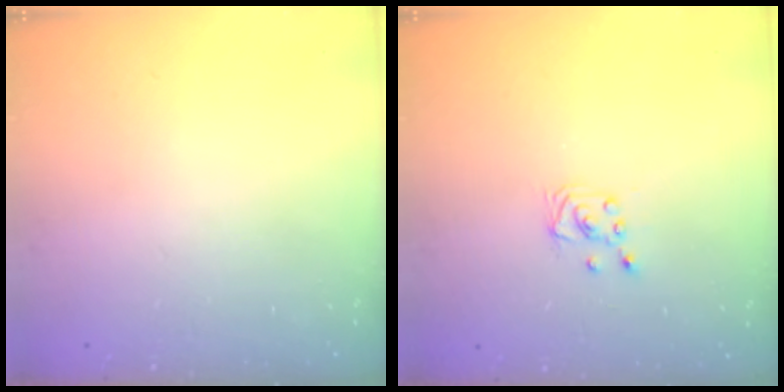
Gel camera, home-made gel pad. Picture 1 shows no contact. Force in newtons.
{"total": 2.0, "press": 2.0, "slide": 0.2}